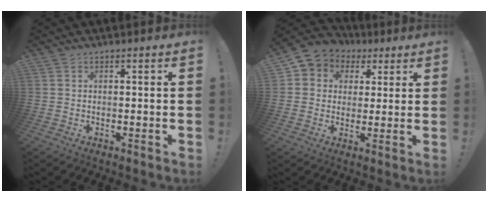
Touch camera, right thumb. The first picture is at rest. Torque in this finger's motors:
{"motor_torque": [1.07, 1.07, 0.18, -0.12, 0.03]}